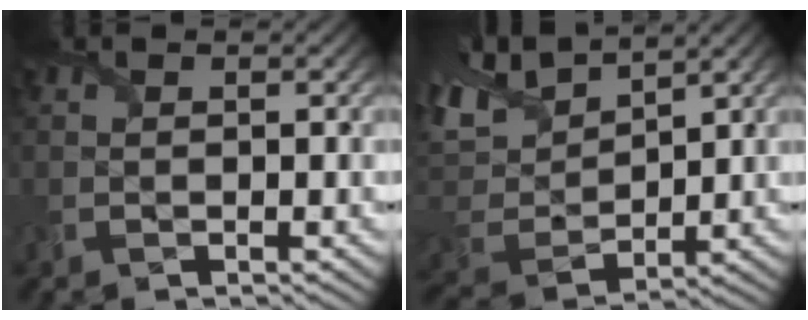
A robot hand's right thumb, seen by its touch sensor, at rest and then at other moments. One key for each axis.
{"total": 11.3, "fx": 7.2, "fy": 4.8, "fz": 7.2, "tx": -0.195, "ty": 0.028, "tz": 0.135}